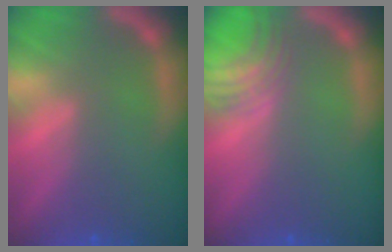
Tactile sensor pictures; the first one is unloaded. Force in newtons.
{"total": 4.5}